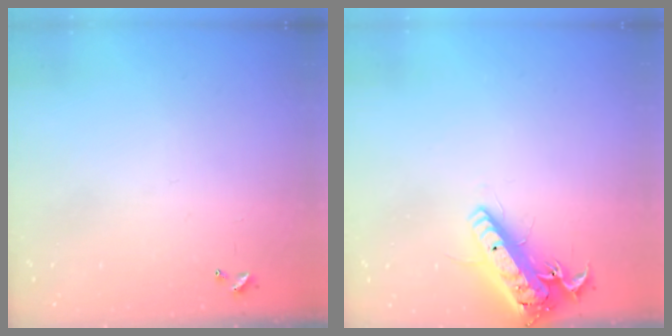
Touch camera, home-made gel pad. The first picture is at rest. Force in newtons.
{"total": 17.6, "press": 17.2, "slide": 3.6}